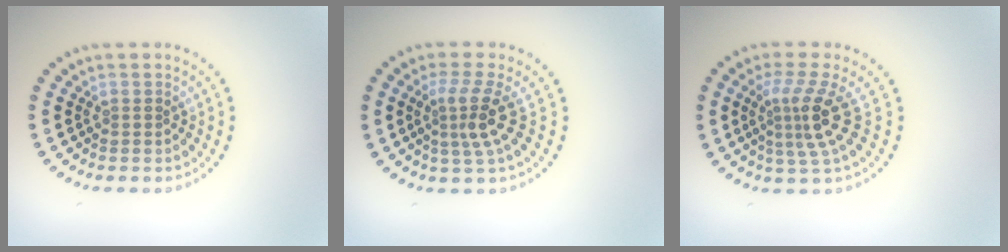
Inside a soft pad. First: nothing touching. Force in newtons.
{"total": 3.2, "press": 2.2, "slide": 2.2}
{"total": 3.9, "press": 2.6, "slide": 2.8}